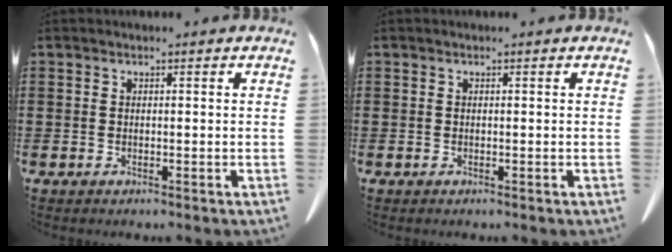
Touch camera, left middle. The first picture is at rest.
{"total": 0.0}